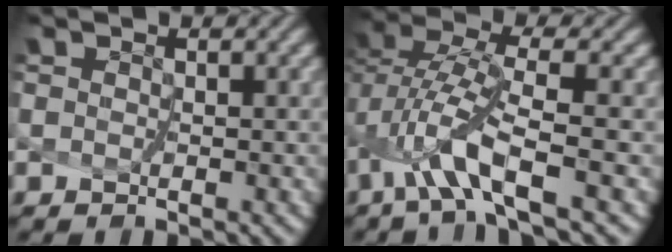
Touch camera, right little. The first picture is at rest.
{"total": 5.1, "force": [-2.6, 0.6, 4.4], "torque": [-0.097, 0.006, -0.051]}